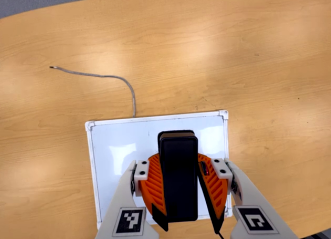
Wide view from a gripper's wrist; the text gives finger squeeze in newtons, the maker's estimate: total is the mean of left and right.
{"total": 8.2, "left": 8.6, "right": 7.9}